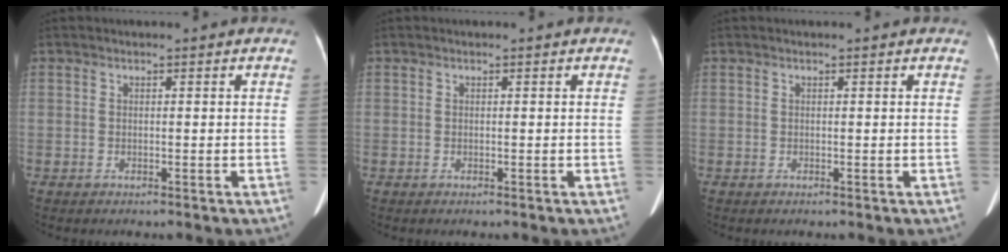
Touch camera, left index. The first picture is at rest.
{"total": 0.0}
{"total": 0.0}